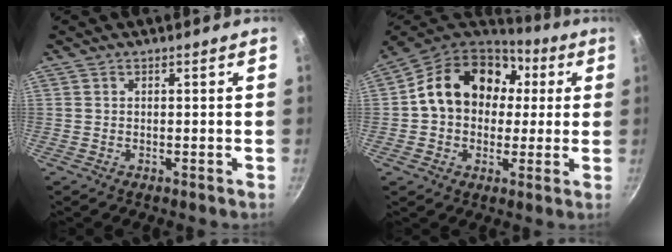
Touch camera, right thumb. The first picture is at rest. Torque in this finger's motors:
{"motor_torque": [0.85, 3.56, 0.91, -0.55, 0.12]}